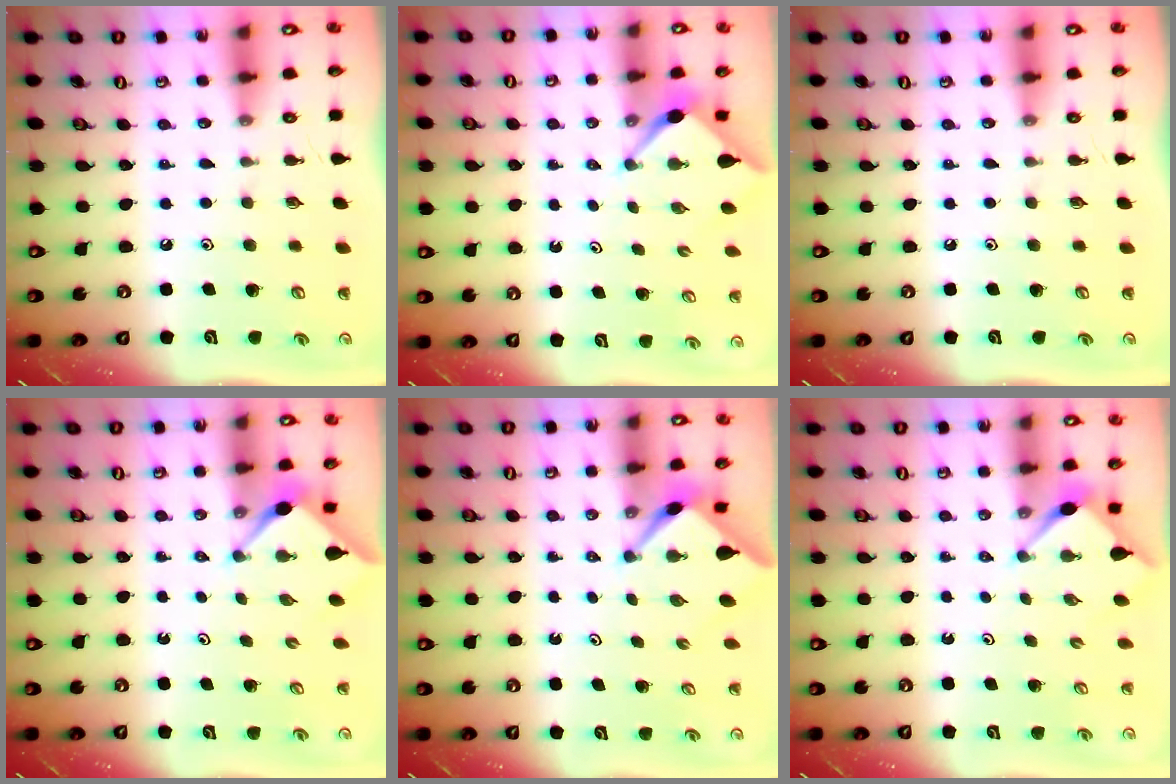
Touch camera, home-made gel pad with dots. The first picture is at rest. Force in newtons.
{"total": 2.7, "press": 2.7, "slide": 0.4}
{"total": 0.0}
{"total": 2.9, "press": 2.9, "slide": 0.3}
{"total": 2.5, "press": 2.5, "slide": 0.3}
{"total": 2.8, "press": 2.8, "slide": 0.3}